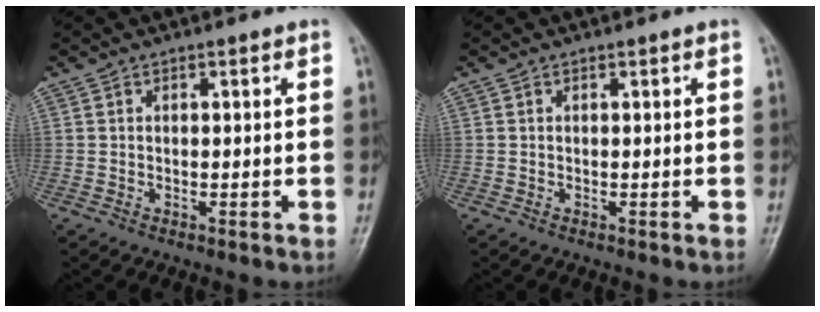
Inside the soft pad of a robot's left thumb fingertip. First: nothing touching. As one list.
[{"total": 0.0}]